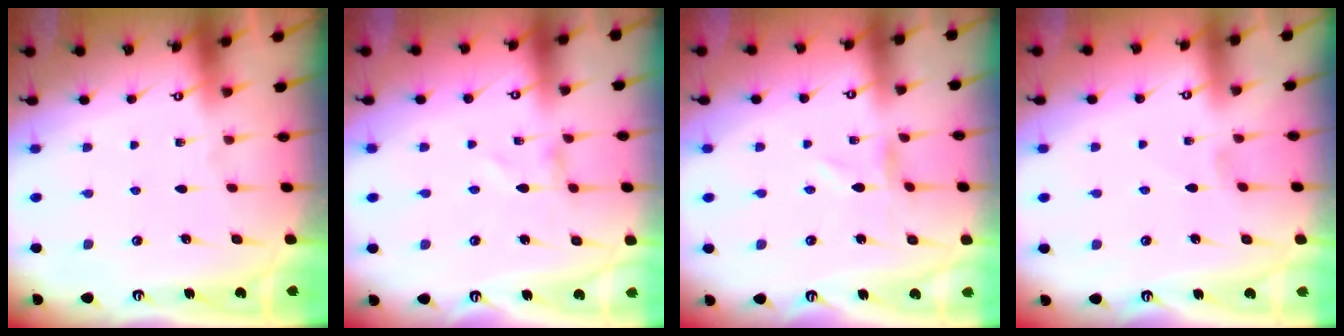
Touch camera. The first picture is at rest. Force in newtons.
{"total": 0.9, "press": 0.9, "slide": 0.1}
{"total": 0.7, "press": 0.7, "slide": 0.1}
{"total": 0.0}